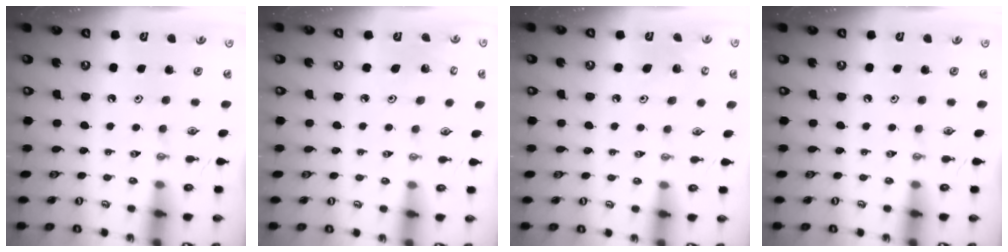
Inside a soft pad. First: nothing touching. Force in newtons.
{"total": 2.9, "press": 2.8, "slide": 1.0}
{"total": 5.3, "press": 4.9, "slide": 1.9}
{"total": 0.0}